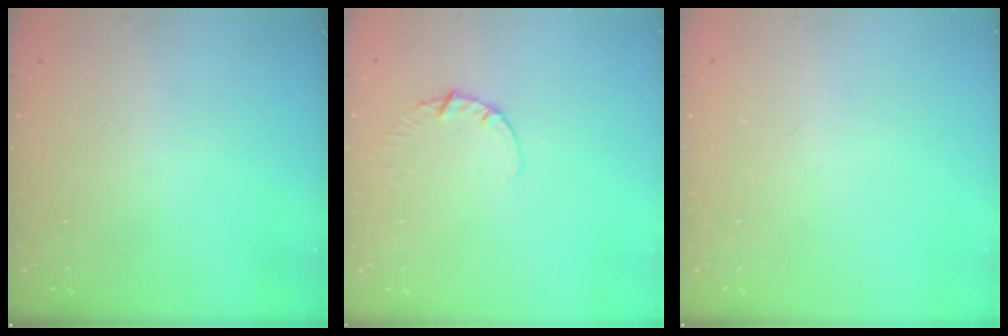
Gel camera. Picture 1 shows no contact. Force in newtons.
{"total": 1.1, "press": 1.1, "slide": 0.1}
{"total": 0.0}